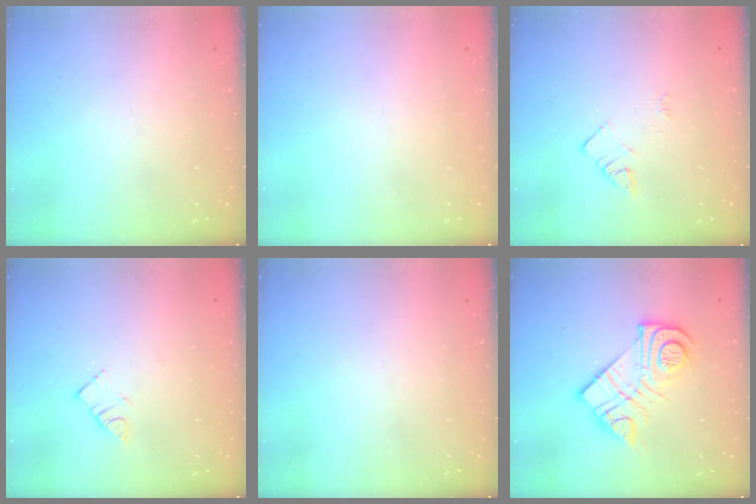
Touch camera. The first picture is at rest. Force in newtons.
{"total": 1.8, "press": 1.8, "slide": 0.1}
{"total": 2.3, "press": 2.3, "slide": 0.3}
{"total": 3.8, "press": 3.8, "slide": 0.4}
{"total": 0.0}
{"total": 15.8, "press": 15.7, "slide": 1.0}